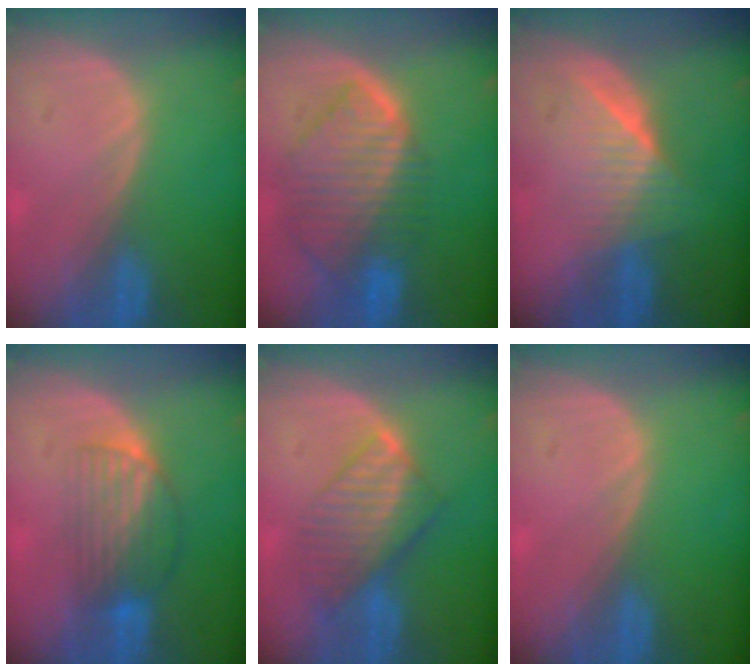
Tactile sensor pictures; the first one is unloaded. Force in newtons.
{"total": 10.1, "press": 8.7, "slide": 5.1}
{"total": 6.5, "press": 6.1, "slide": 2.2}
{"total": 6.6, "press": 5.8, "slide": 3.1}
{"total": 8.1, "press": 7.1, "slide": 4.0}
{"total": 0.0}